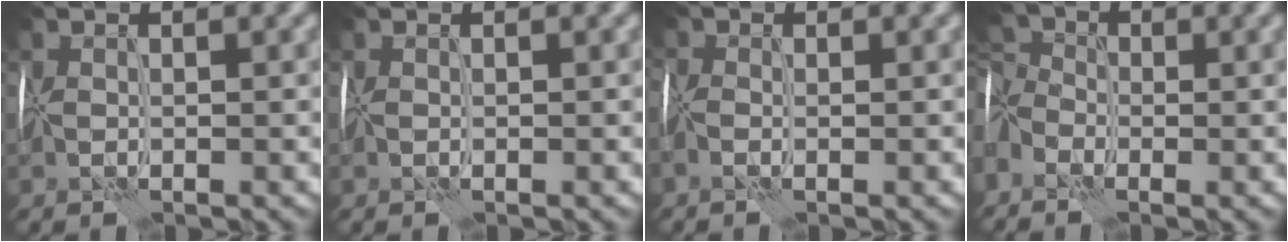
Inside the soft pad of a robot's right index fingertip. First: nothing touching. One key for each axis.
{"total": 0.0}
{"total": 1.4, "fx": -0.5, "fy": 1.0, "fz": 1.0, "tx": -0.022, "ty": 0.002, "tz": -0.011}
{"total": 7.5, "fx": -2.7, "fy": 5.0, "fz": 4.9, "tx": -0.115, "ty": -0.001, "tz": -0.052}